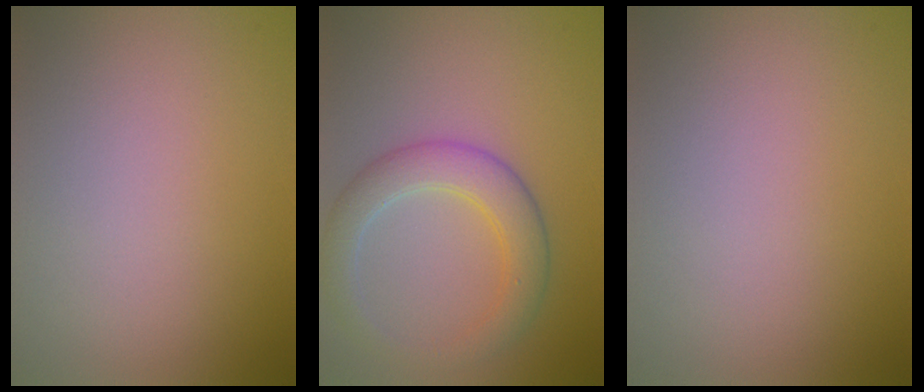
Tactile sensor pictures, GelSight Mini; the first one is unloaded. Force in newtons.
{"total": 4.4, "press": 4.4, "slide": 0.4}
{"total": 0.0}